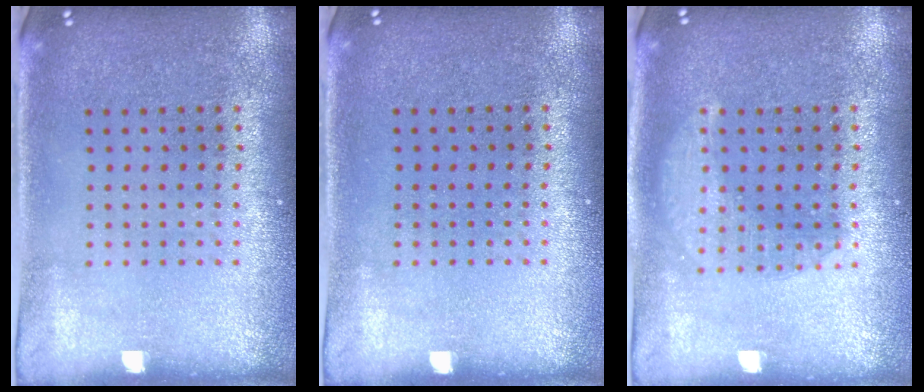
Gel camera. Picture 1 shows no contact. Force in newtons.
{"total": 0.0}
{"total": 2.2, "press": 2.2, "slide": 0.3}